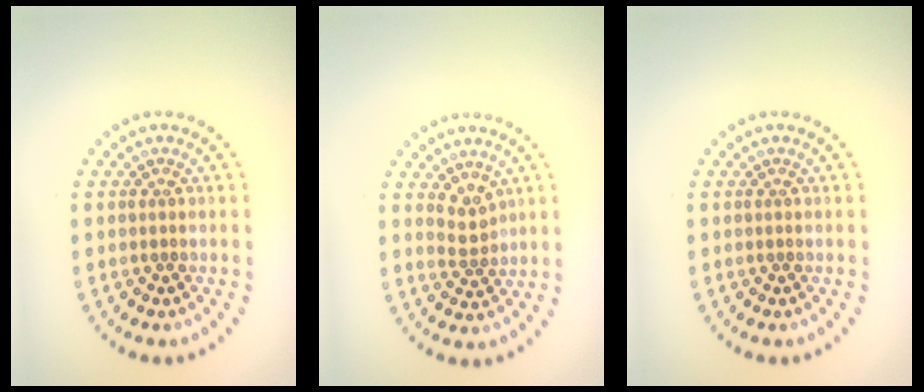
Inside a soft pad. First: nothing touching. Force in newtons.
{"total": 2.0, "press": 1.5, "slide": 1.4}
{"total": 0.0}